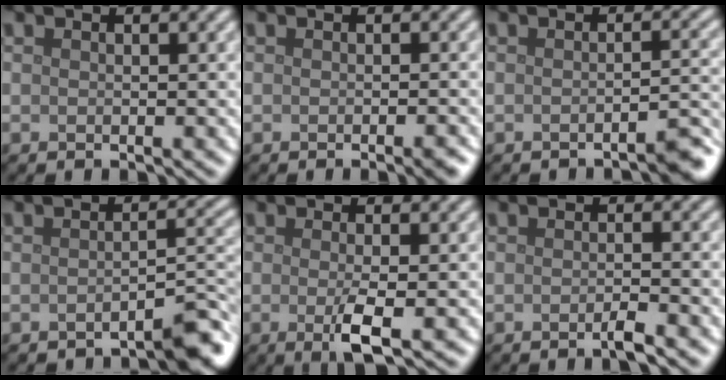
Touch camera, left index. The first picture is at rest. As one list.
[{"total": 1.7, "force": [-0.8, 0.4, 1.4], "torque": [-0.011, -0.001, -0.012]}, {"total": 2.3, "force": [-1.9, 0.3, 1.4], "torque": [-0.008, 0.006, -0.034]}, {"total": 3.2, "force": [-2.6, 0.4, 1.8], "torque": [-0.018, 0.011, -0.041]}, {"total": 3.0, "force": [-0.6, 0.5, 2.9], "torque": [-0.054, -0.010, -0.012]}, {"total": 1.4, "force": [-0.8, 0.1, 1.1], "torque": [-0.018, -0.001, -0.019]}]